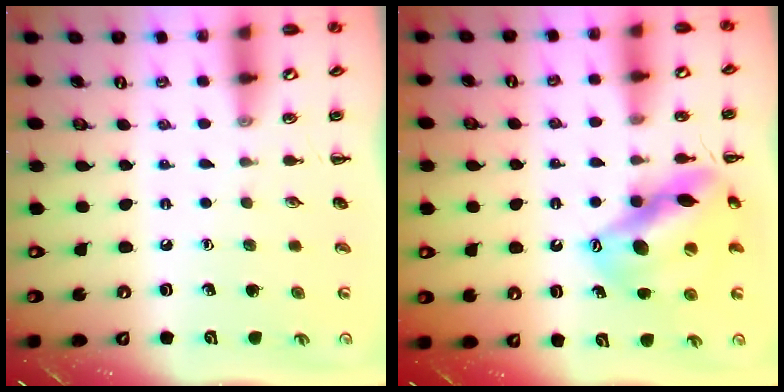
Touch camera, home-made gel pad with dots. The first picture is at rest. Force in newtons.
{"total": 15.2, "press": 14.8, "slide": 3.7}